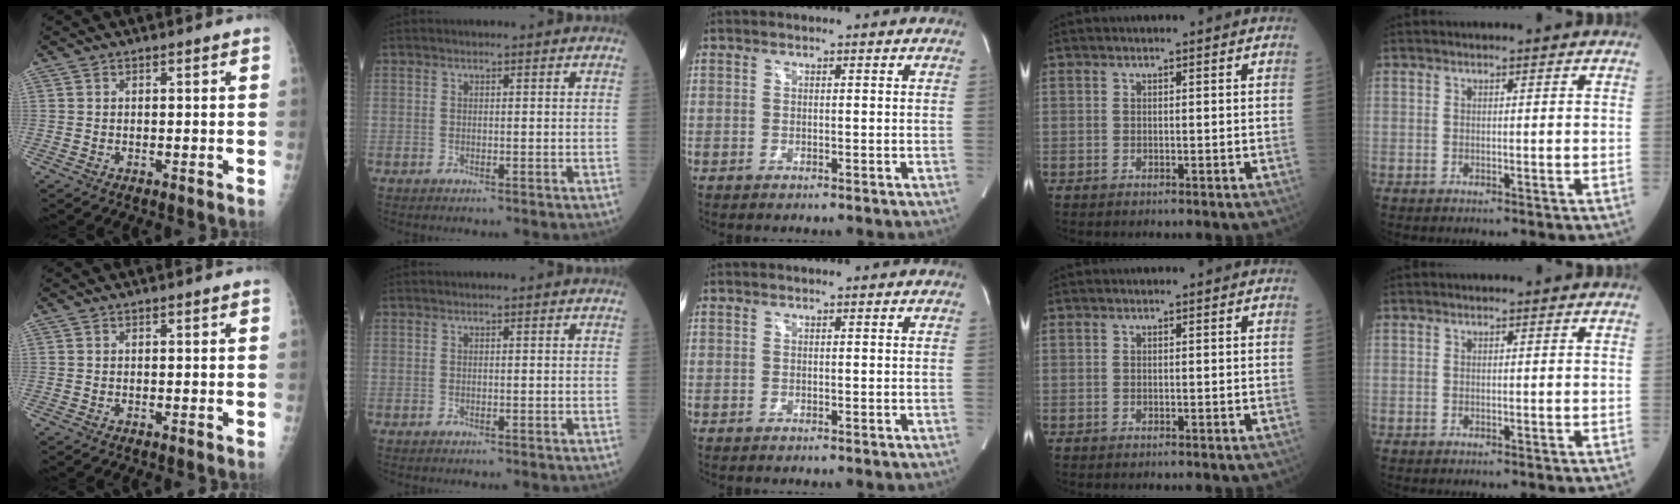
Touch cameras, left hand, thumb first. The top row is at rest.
{}